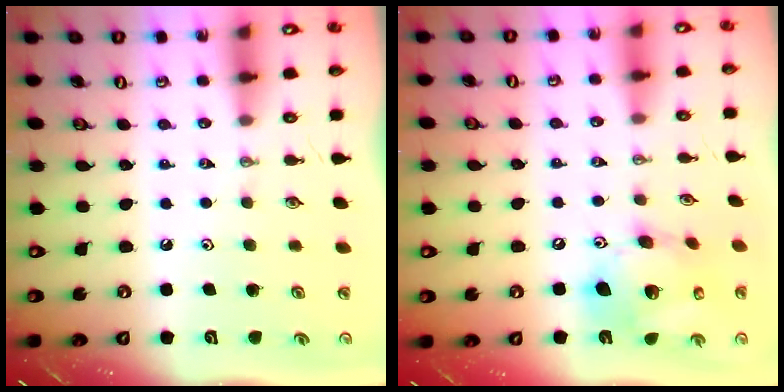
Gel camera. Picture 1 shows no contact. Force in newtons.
{"total": 16.0, "press": 15.7, "slide": 3.1}